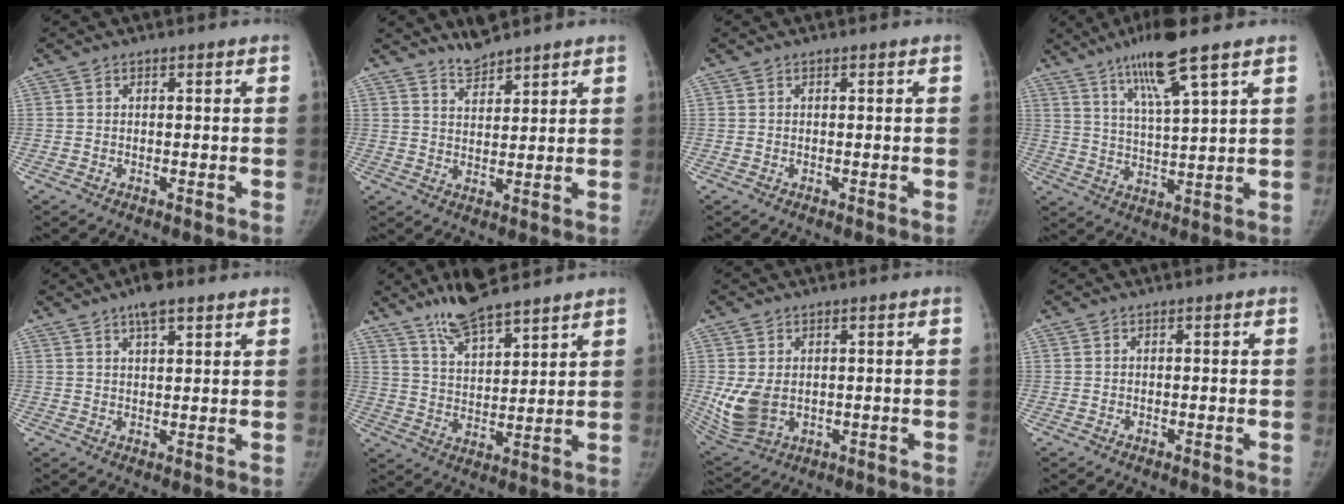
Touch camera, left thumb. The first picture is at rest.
{"total": 4.5, "force": [4.3, 0.8, 1.3], "torque": [-0.018, -0.026, 0.083]}
{"total": 0.0}
{"total": 11.4, "force": [7.3, 1.0, 8.8], "torque": [-0.161, -0.031, 0.135]}
{"total": 5.6, "force": [3.8, 2.0, 3.7], "torque": [-0.050, -0.009, 0.059]}
{"total": 11.8, "force": [9.5, 3.0, 6.3], "torque": [-0.095, -0.047, 0.174]}
{"total": 7.8, "force": [0.4, 5.4, 5.6], "torque": [-0.113, -0.016, 0.025]}
{"total": 0.0}